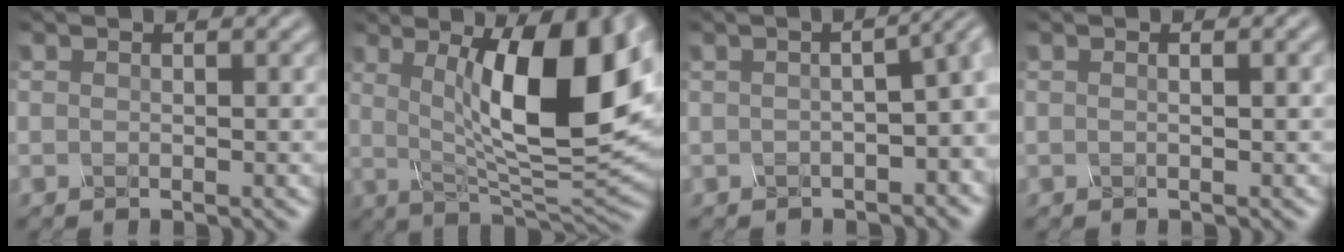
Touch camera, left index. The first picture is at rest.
{"total": 12.8, "force": [2.6, 3.4, 12.0], "torque": [-0.176, 0.001, 0.047]}
{"total": 7.2, "force": [-0.6, 3.3, 6.3], "torque": [-0.029, 0.004, -0.015]}
{"total": 1.4, "force": [0.2, 0.4, 1.3], "torque": [-0.019, 0.003, -0.001]}